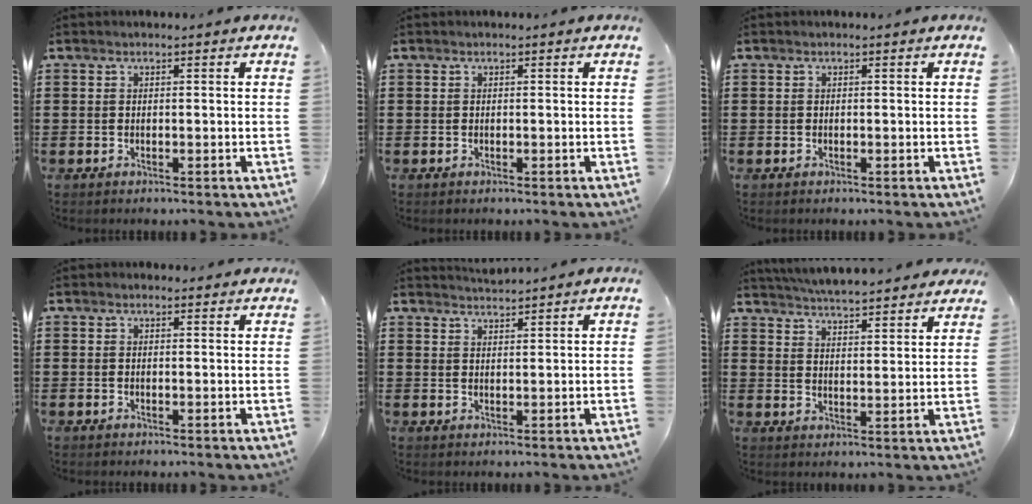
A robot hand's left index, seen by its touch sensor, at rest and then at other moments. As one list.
[{"total": 0.0}, {"total": 0.0}, {"total": 0.7, "force": [0.5, 0.4, 0.3], "torque": [-0.008, 0.004, 0.009]}, {"total": 2.1, "force": [2.1, -0.2, 0.0], "torque": [-0.005, -0.003, 0.040]}, {"total": 5.0, "force": [4.9, 0.0, 0.7], "torque": [-0.034, -0.027, 0.086]}]